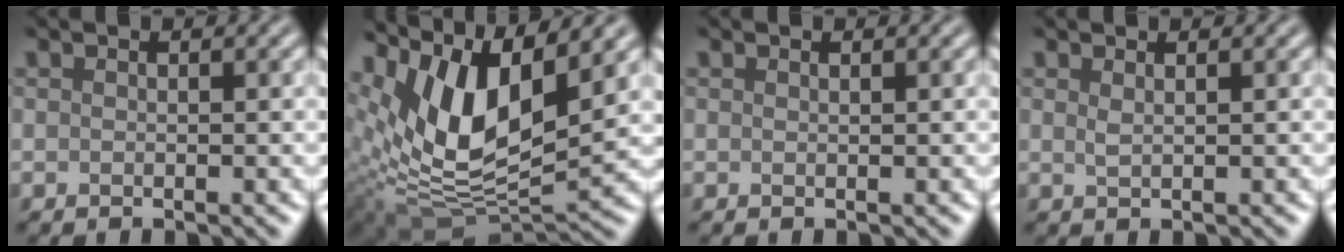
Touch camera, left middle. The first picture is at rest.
{"total": 11.6, "force": [5.2, 5.2, 9.0], "torque": [-0.180, -0.004, 0.101]}
{"total": 0.0}
{"total": 0.8, "force": [0.5, 0.3, 0.6], "torque": [-0.011, 0.000, 0.009]}